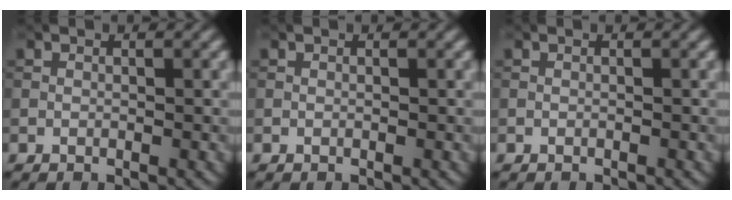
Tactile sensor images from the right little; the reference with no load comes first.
{"total": 0.0}
{"total": 0.0}